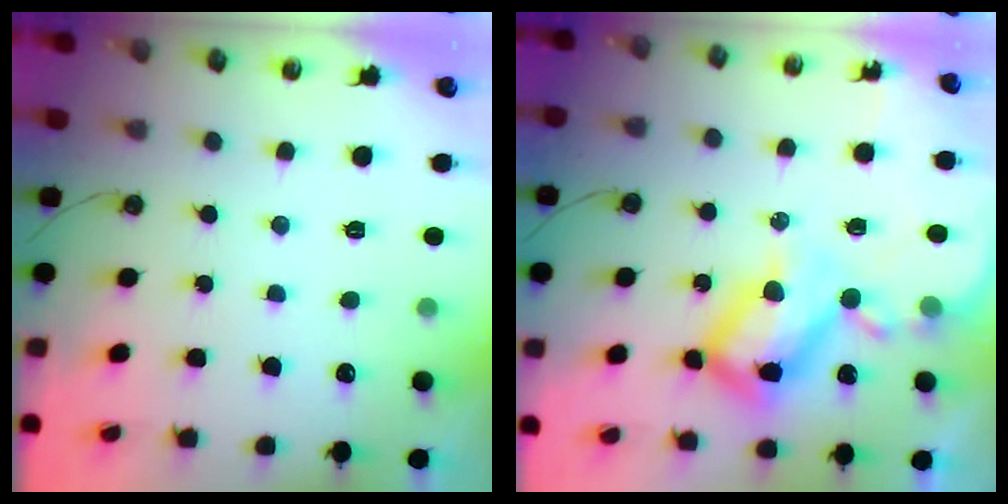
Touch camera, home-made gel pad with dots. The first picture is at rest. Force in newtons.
{"total": 19.9, "press": 19.8, "slide": 2.3}